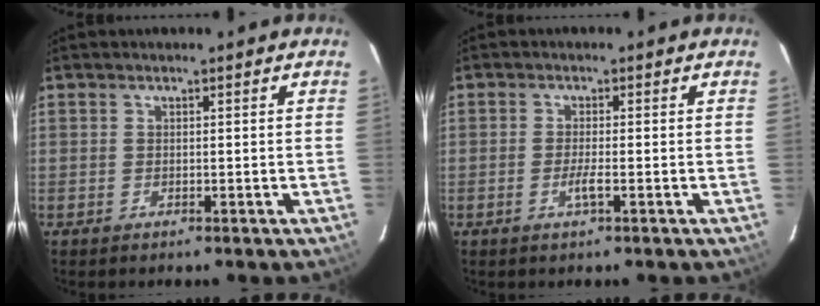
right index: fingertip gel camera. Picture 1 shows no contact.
{"total": 2.4, "force": [-0.9, -0.1, 2.2], "torque": [-0.042, -0.003, -0.019]}